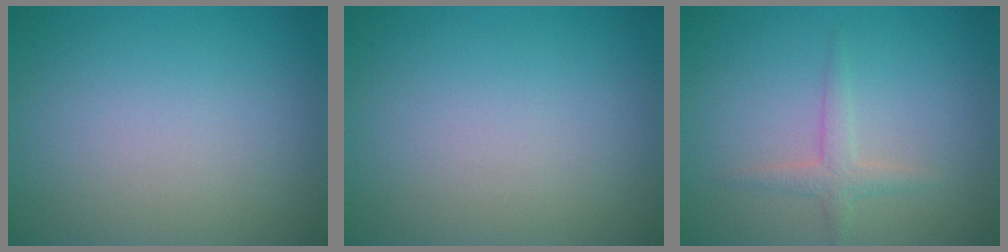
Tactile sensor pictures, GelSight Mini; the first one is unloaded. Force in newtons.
{"total": 0.0}
{"total": 1.7, "press": 1.7, "slide": 0.0}